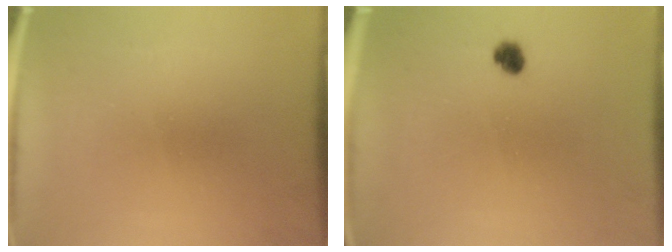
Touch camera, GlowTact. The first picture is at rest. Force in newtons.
{"total": 2.2}